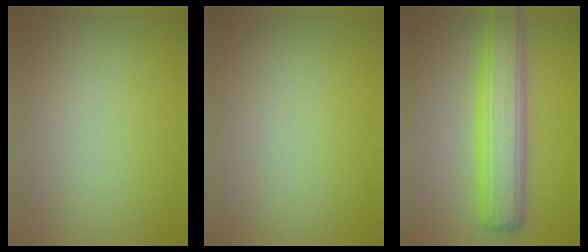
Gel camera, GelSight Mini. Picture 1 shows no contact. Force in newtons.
{"total": 0.0}
{"total": 6.8, "press": 6.8, "slide": 0.2}